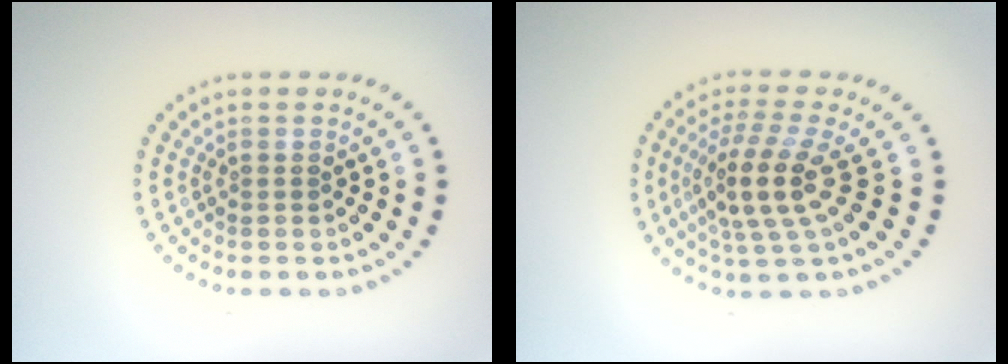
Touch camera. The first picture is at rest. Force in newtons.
{"total": 4.5, "press": 3.6, "slide": 2.6}